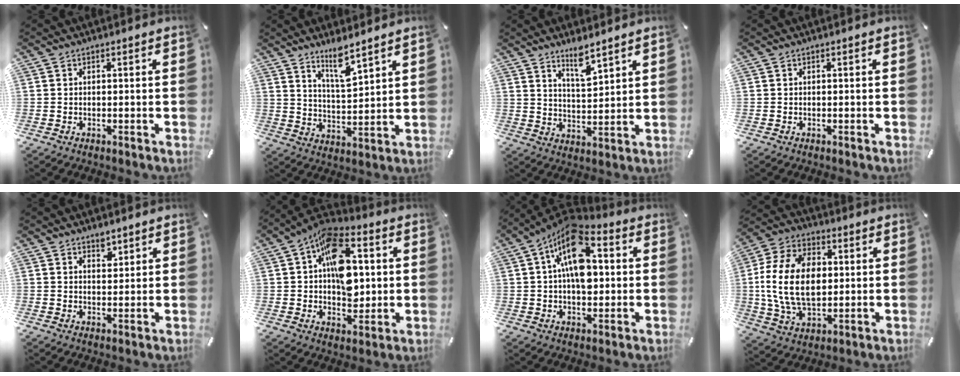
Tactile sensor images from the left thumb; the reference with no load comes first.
{"total": 7.4, "force": [6.3, 0.9, 3.7], "torque": [-0.070, -0.042, 0.110]}
{"total": 6.2, "force": [5.4, 1.1, 2.8], "torque": [-0.047, -0.038, 0.095]}
{"total": 0.0}
{"total": 3.0, "force": [2.2, 1.7, 0.9], "torque": [0.009, -0.018, 0.035]}
{"total": 17.2, "force": [2.7, 11.1, 12.8], "torque": [-0.193, -0.004, 0.050]}
{"total": 15.3, "force": [3.3, 9.1, 11.9], "torque": [-0.210, -0.017, 0.055]}
{"total": 18.1, "force": [0.9, 12.6, 13.0], "torque": [-0.288, 0.010, 0.015]}